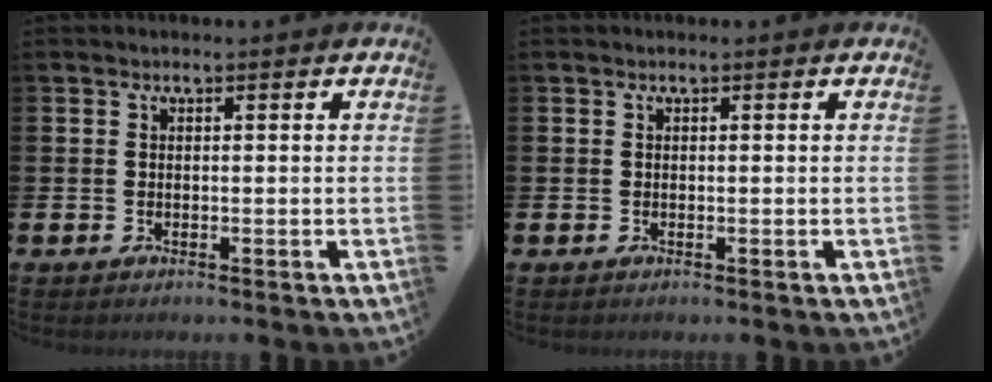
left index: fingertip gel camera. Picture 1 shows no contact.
{"total": 0.0}